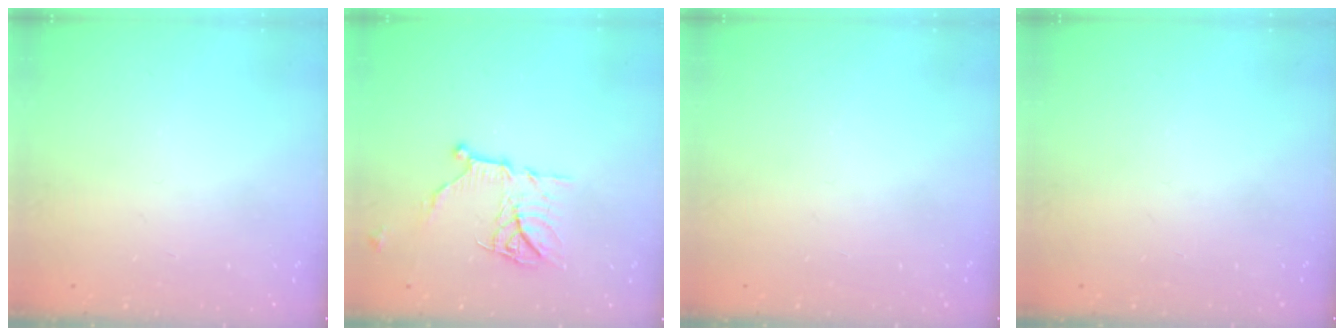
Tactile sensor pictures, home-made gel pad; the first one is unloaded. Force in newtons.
{"total": 11.9, "press": 11.9, "slide": 0.1}
{"total": 0.0}
{"total": 0.0}